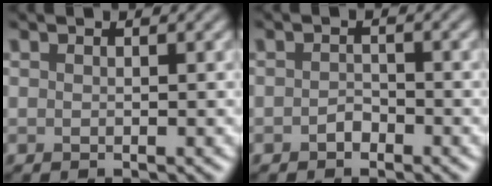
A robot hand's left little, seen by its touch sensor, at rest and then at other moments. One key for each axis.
{"total": 1.1, "fx": -0.7, "fy": 0.7, "fz": 0.5, "tx": -0.009, "ty": 0.002, "tz": -0.014}